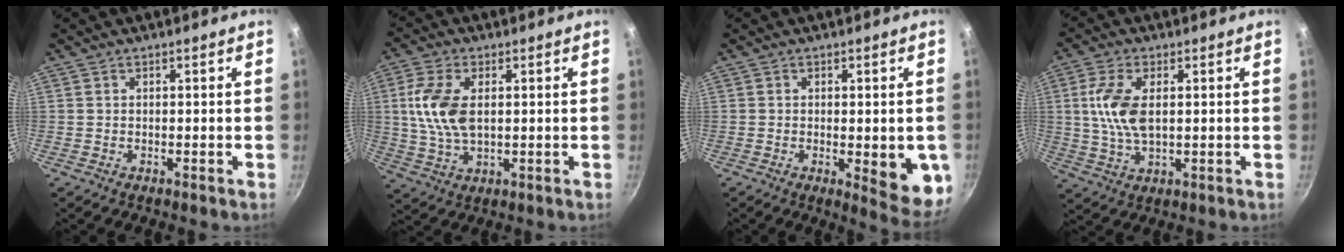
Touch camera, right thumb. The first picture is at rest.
{"total": 10.2, "force": [1.5, 5.6, 8.3], "torque": [-0.168, -0.001, 0.030]}
{"total": 9.7, "force": [-1.6, 3.2, 9.0], "torque": [-0.091, -0.010, -0.014]}
{"total": 9.2, "force": [1.4, 4.6, 7.8], "torque": [-0.155, 0.000, 0.027]}